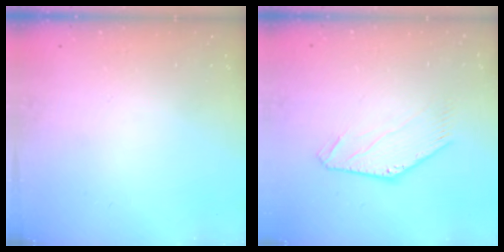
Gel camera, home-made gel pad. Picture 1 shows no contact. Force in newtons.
{"total": 0.6, "press": 0.6, "slide": 0.1}